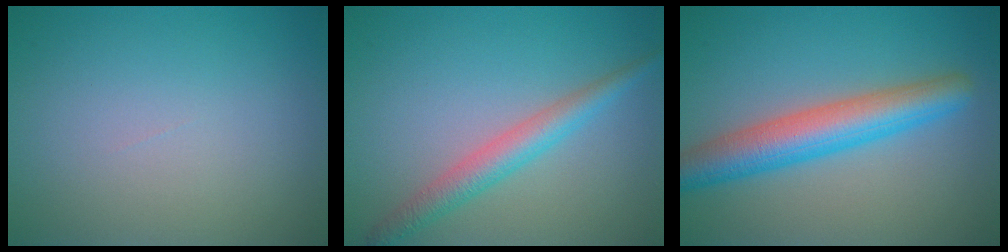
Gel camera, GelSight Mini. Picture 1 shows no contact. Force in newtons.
{"total": 3.2, "press": 3.2, "slide": 0.1}
{"total": 6.1, "press": 6.1, "slide": 0.2}